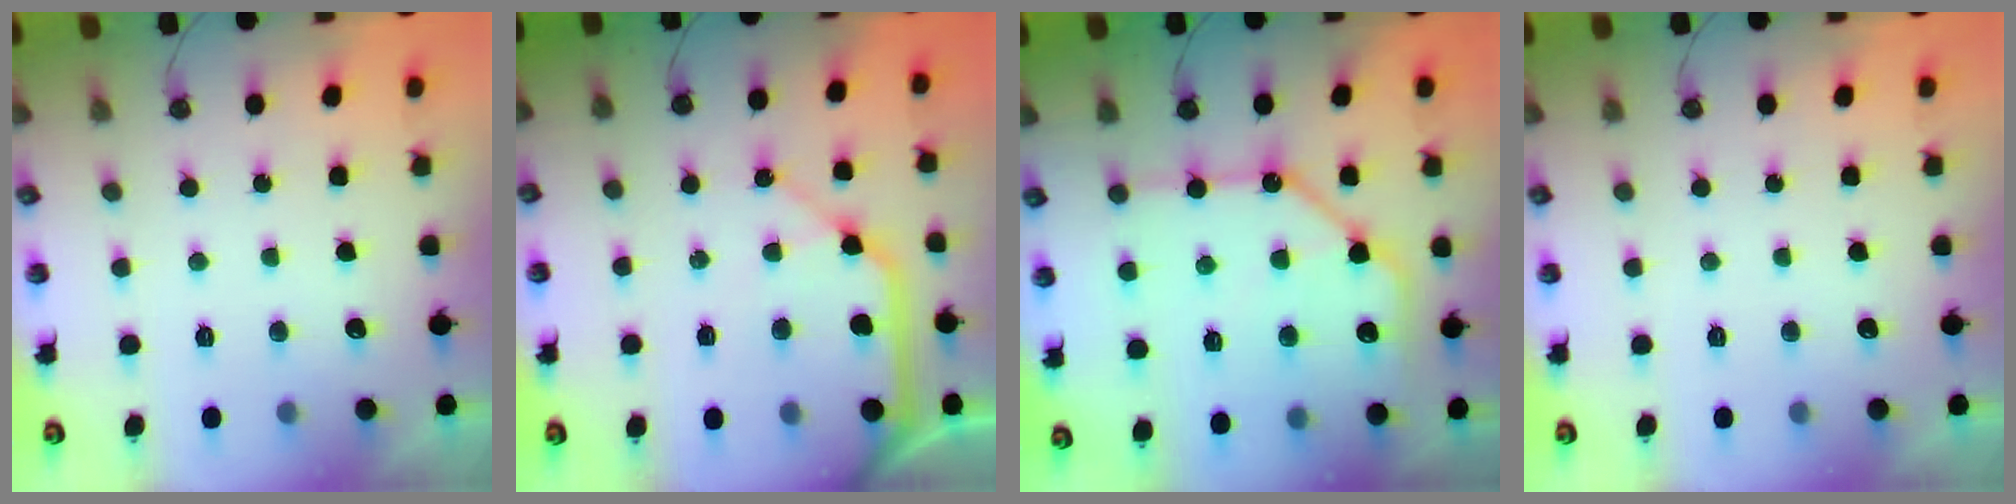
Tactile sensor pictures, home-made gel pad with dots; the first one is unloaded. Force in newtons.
{"total": 13.9, "press": 13.8, "slide": 1.6}
{"total": 14.5, "press": 14.5, "slide": 1.5}
{"total": 0.0}